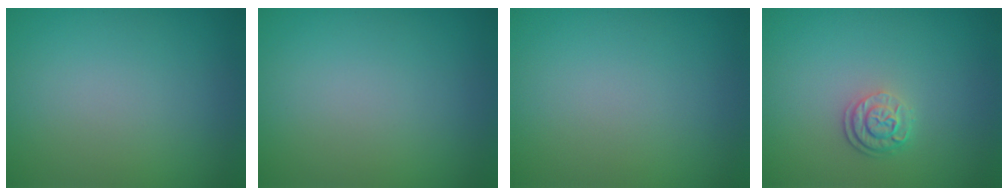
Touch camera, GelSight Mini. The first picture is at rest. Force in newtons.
{"total": 0.0}
{"total": 0.0}
{"total": 2.3, "press": 1.8, "slide": 1.4}